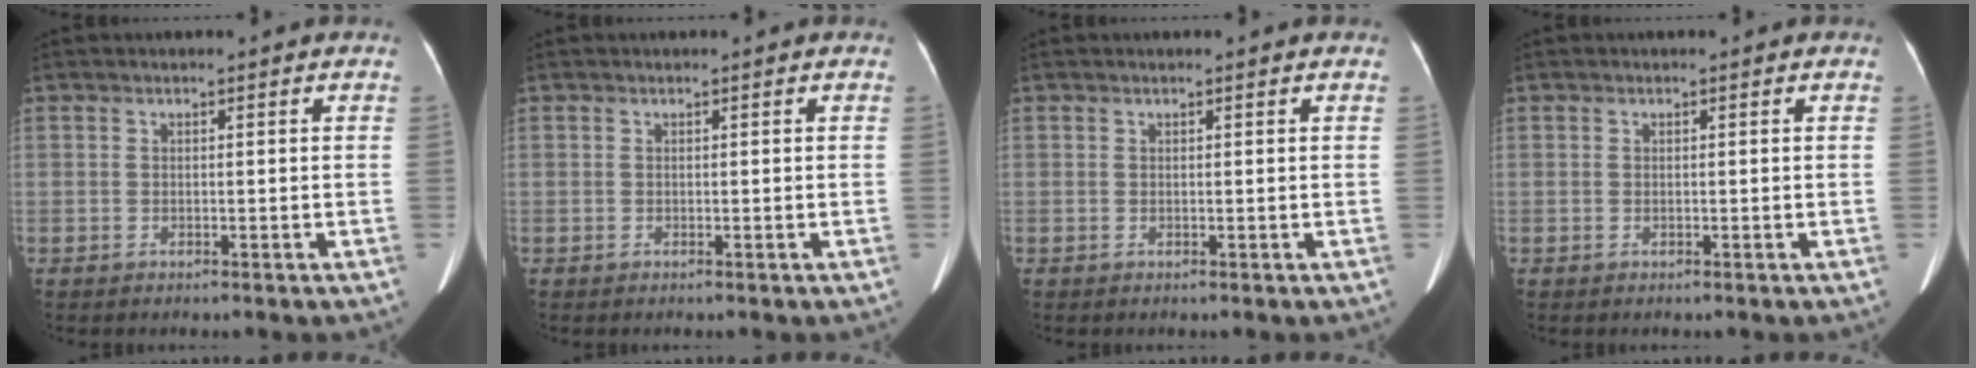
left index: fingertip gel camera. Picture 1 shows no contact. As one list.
[{"total": 0.0}, {"total": 0.7, "force": [0.6, 0.0, 0.2], "torque": [-0.002, 0.015, 0.009]}, {"total": 0.0}]